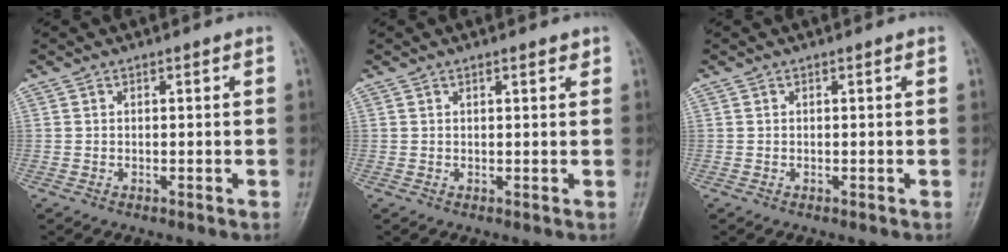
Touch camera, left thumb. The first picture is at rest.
{"total": 1.5, "force": [1.0, 0.5, 1.0], "torque": [-0.013, -0.004, 0.013]}
{"total": 0.0}